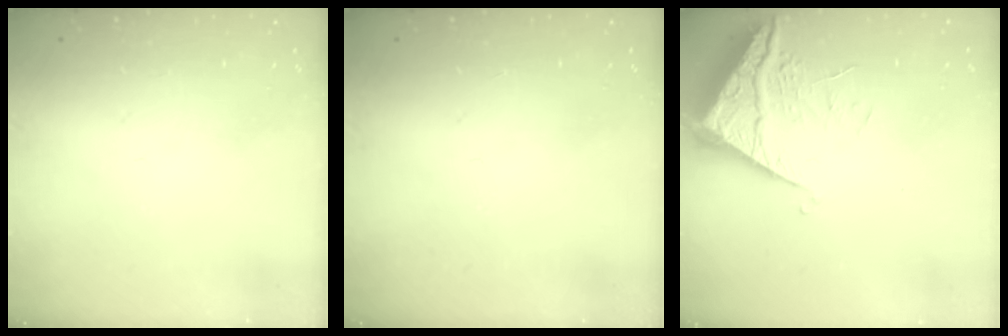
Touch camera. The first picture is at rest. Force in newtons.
{"total": 0.0}
{"total": 6.6, "press": 6.6, "slide": 0.6}